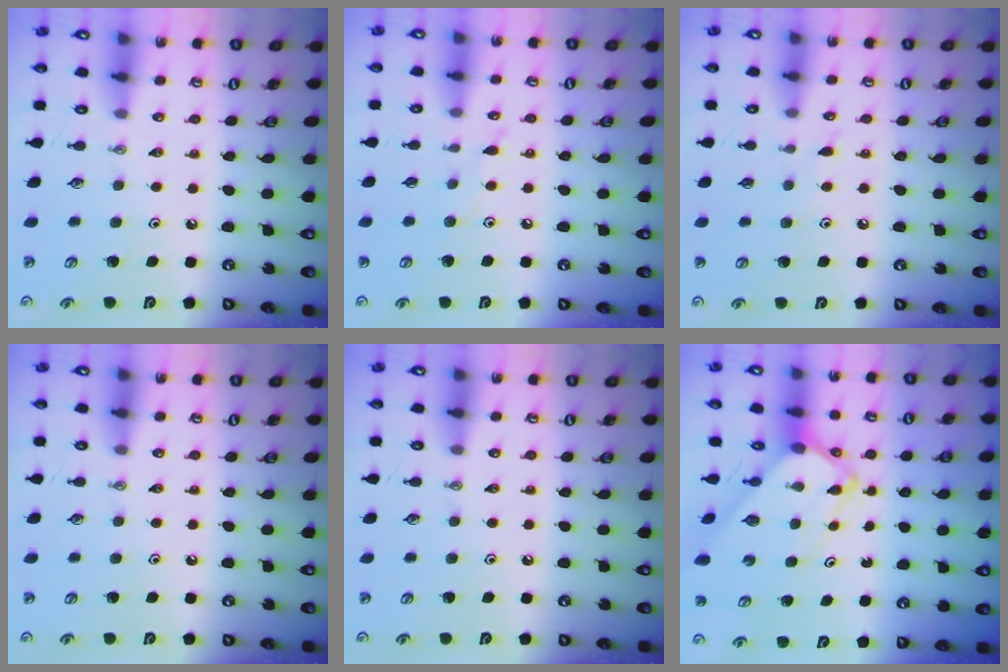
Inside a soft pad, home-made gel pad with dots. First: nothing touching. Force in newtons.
{"total": 5.3, "press": 5.2, "slide": 0.6}
{"total": 3.8, "press": 3.7, "slide": 0.4}
{"total": 0.0}
{"total": 0.0}
{"total": 5.1, "press": 5.0, "slide": 0.6}